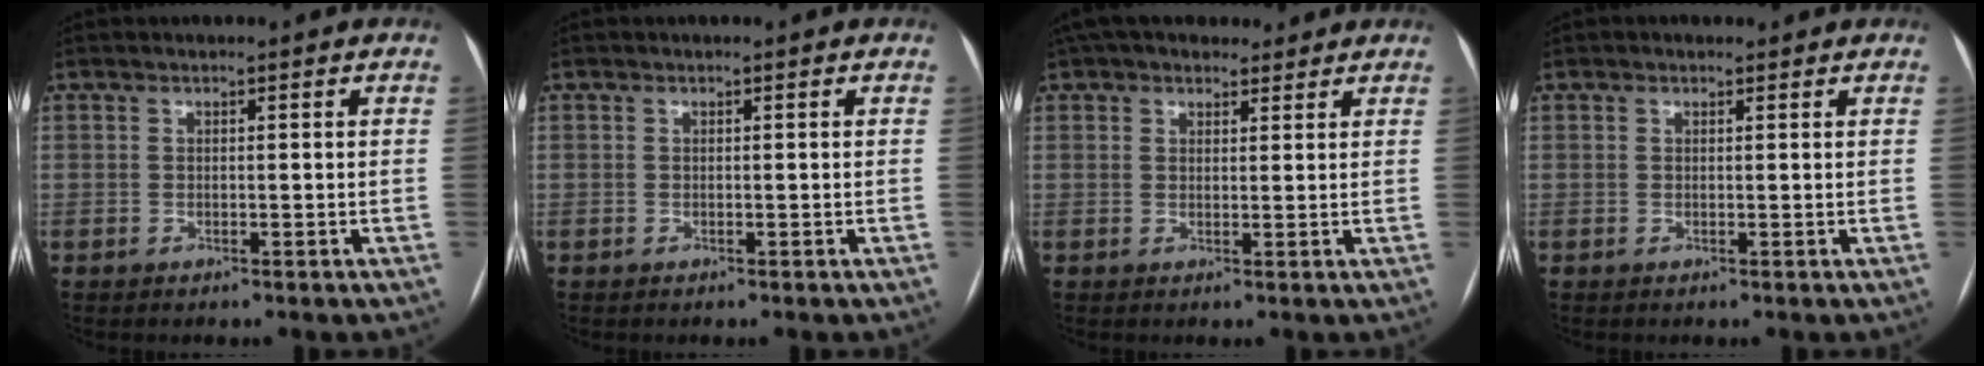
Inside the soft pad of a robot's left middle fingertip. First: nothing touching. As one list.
[{"total": 0.0}, {"total": 8.7, "force": [7.2, 3.8, 3.0], "torque": [-0.042, 0.038, 0.110]}, {"total": 0.8, "force": [0.6, 0.5, 0.1], "torque": [-0.006, 0.005, 0.006]}]